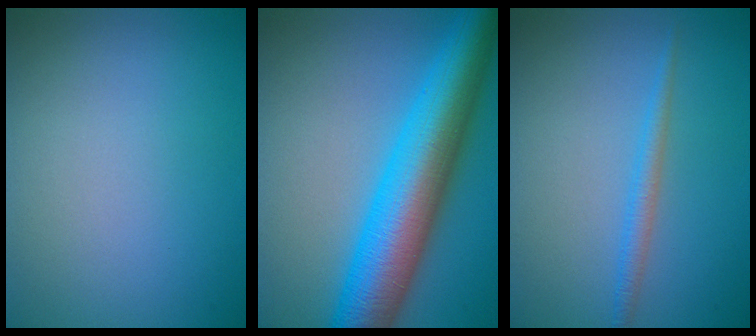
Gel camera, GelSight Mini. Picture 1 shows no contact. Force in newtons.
{"total": 11.0, "press": 11.0, "slide": 0.0}
{"total": 1.6, "press": 1.6, "slide": 0.0}